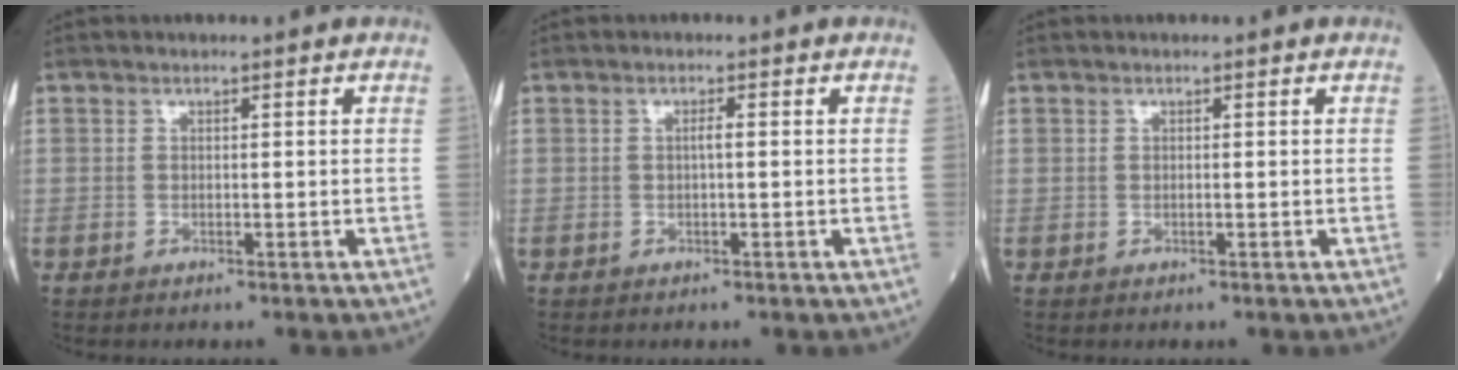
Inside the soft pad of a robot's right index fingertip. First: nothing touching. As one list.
[{"total": 0.9, "force": [0.0, 0.0, 0.9], "torque": [-0.016, 0.002, -0.001]}, {"total": 0.0}]